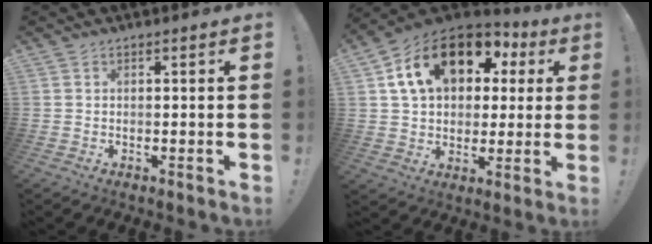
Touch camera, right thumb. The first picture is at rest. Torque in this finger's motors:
{"motor_torque": [1.19, 2.33, 0.10, 0.32, 0.64]}